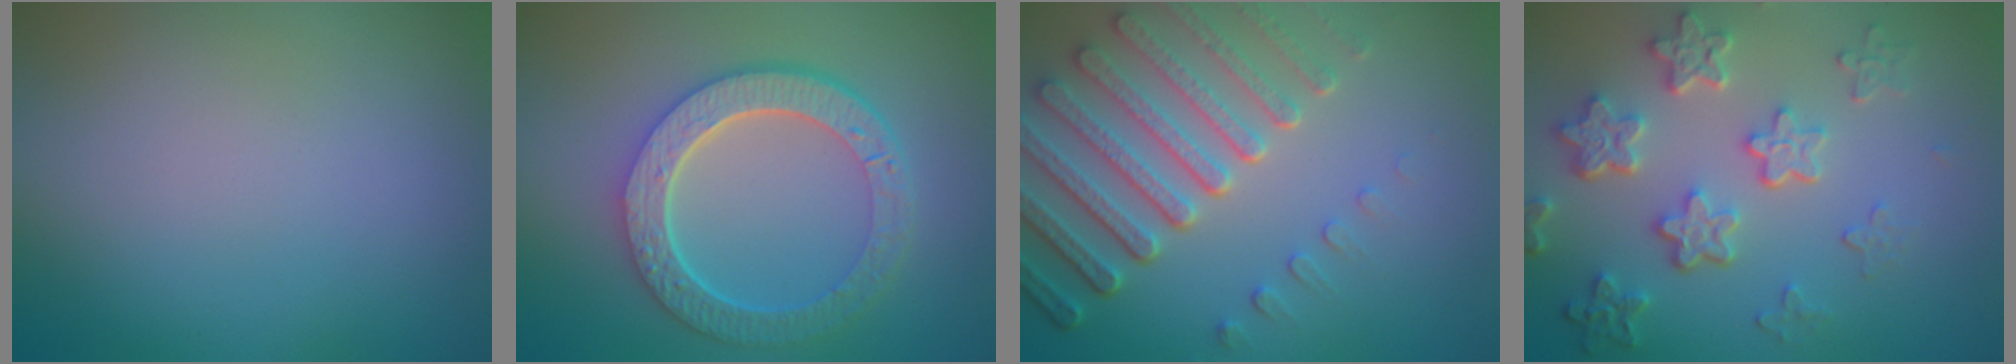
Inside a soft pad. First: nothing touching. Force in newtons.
{"total": 6.7, "press": 4.8, "slide": 4.6}
{"total": 7.0, "press": 5.3, "slide": 4.5}
{"total": 5.8, "press": 4.3, "slide": 3.8}